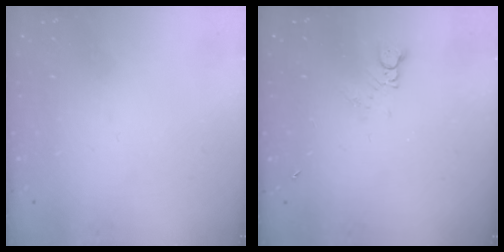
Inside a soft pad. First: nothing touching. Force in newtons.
{"total": 2.0, "press": 2.0, "slide": 0.1}